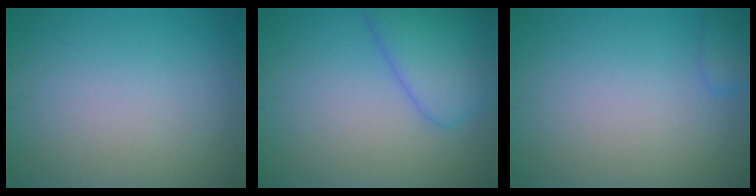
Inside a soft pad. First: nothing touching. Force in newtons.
{"total": 4.8, "press": 4.8, "slide": 0.3}
{"total": 1.5, "press": 1.5, "slide": 0.1}